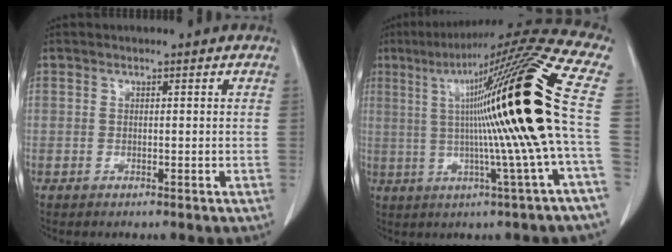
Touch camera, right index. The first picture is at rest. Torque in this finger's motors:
{"motor_torque": [2.14, 0.00, 1.05, 0.21]}